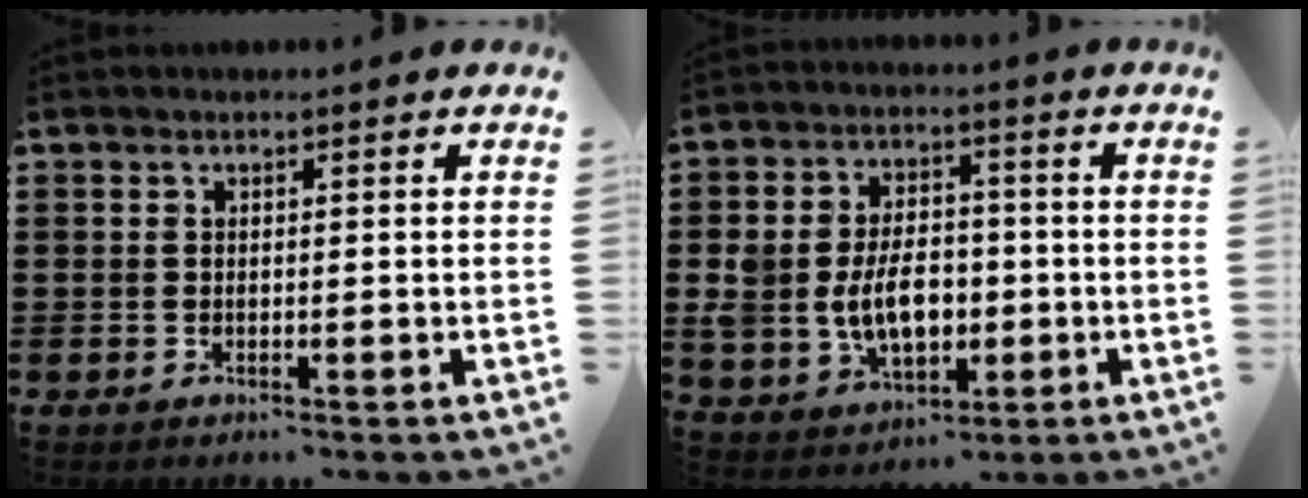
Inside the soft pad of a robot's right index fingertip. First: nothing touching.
{"total": 9.0, "force": [-1.1, 6.5, 6.1], "torque": [-0.120, 0.006, -0.021]}